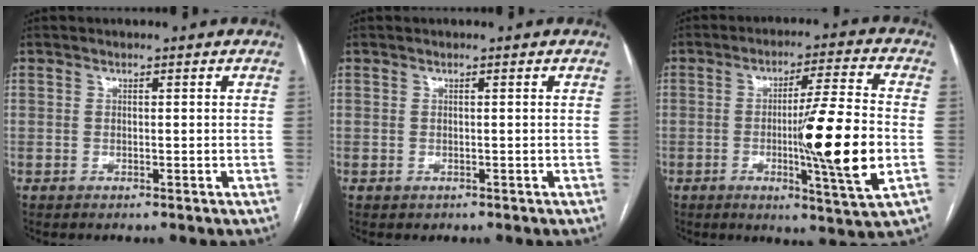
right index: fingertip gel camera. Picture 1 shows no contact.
{"total": 0.0}
{"total": 14.7, "force": [-2.4, -0.4, 14.5], "torque": [-0.225, -0.018, -0.041]}